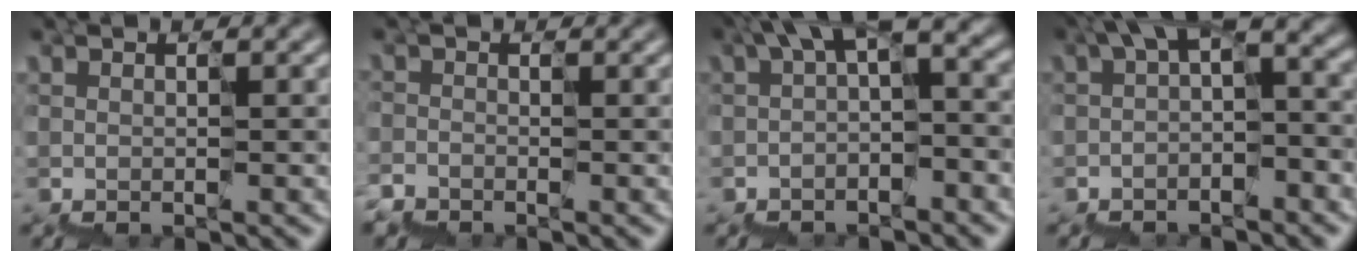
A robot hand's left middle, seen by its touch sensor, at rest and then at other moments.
{"total": 1.5, "force": [-1.2, -0.1, -0.9], "torque": [0.032, -0.007, -0.031]}
{"total": 4.9, "force": [0.7, 2.1, 4.3], "torque": [-0.075, 0.007, 0.003]}
{"total": 4.7, "force": [0.1, 2.2, 4.2], "torque": [-0.073, 0.004, -0.005]}